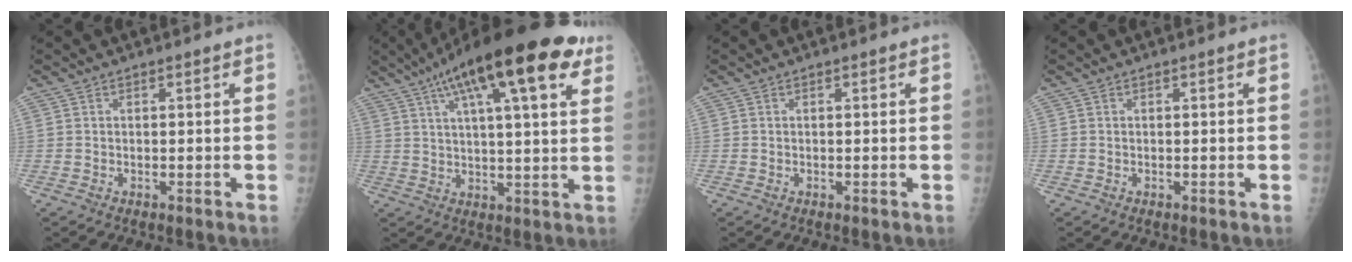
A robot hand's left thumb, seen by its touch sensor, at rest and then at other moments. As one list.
[{"total": 21.9, "force": [11.8, 5.4, 17.6], "torque": [-0.269, 0.001, 0.175]}, {"total": 0.0}, {"total": 0.0}]